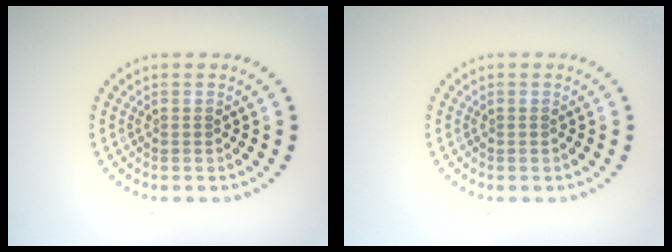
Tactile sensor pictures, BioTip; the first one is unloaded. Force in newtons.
{"total": 0.0}